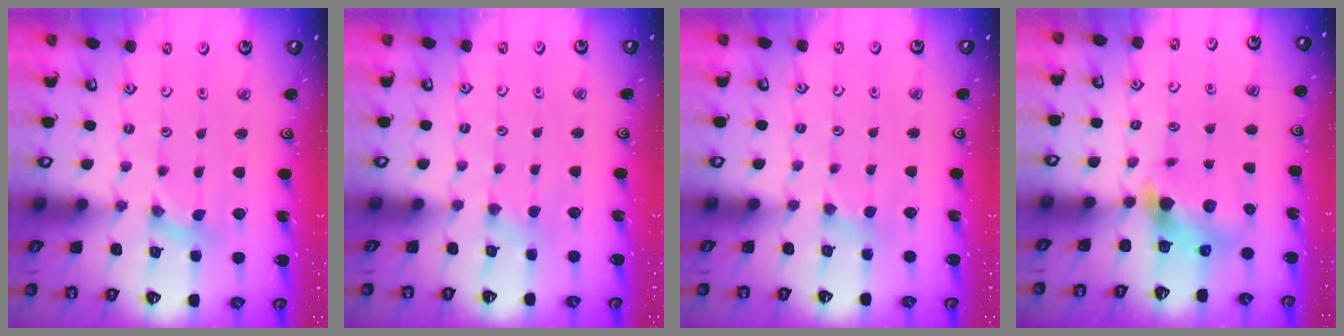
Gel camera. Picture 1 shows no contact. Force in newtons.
{"total": 0.9, "press": 0.8, "slide": 0.3}
{"total": 1.9, "press": 1.9, "slide": 0.4}
{"total": 6.8, "press": 6.8, "slide": 0.5}